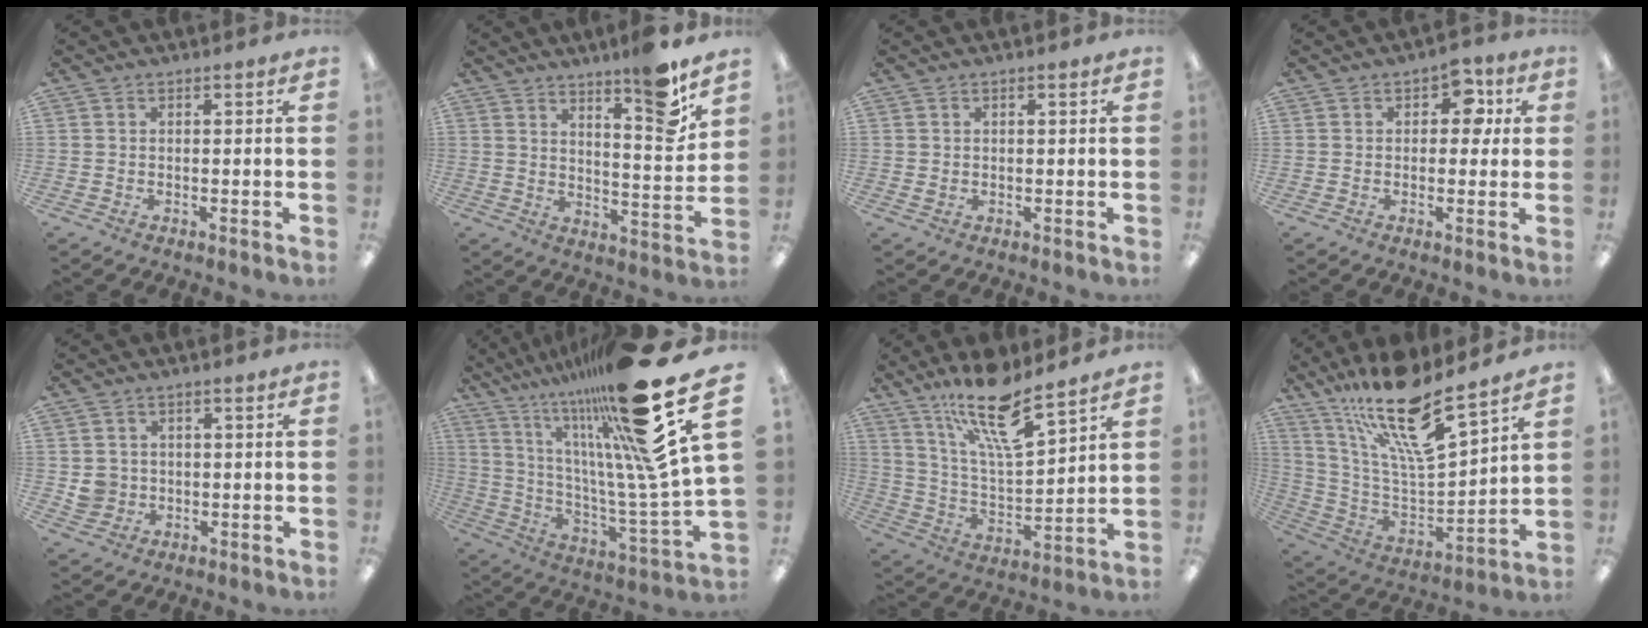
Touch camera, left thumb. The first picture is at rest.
{"total": 11.8, "force": [9.0, 1.5, 7.5], "torque": [-0.091, -0.068, 0.141]}
{"total": 0.8, "force": [0.3, 0.5, 0.5], "torque": [-0.011, 0.004, 0.004]}
{"total": 5.9, "force": [1.9, 3.9, 4.1], "torque": [-0.045, 0.000, 0.025]}
{"total": 4.1, "force": [0.3, 4.0, 0.9], "torque": [-0.008, 0.003, 0.006]}
{"total": 29.1, "force": [16.6, 6.7, 22.9], "torque": [-0.336, -0.106, 0.271]}
{"total": 17.1, "force": [12.8, 4.2, 10.5], "torque": [-0.186, -0.075, 0.213]}
{"total": 19.2, "force": [14.8, 4.0, 11.6], "torque": [-0.211, -0.112, 0.249]}